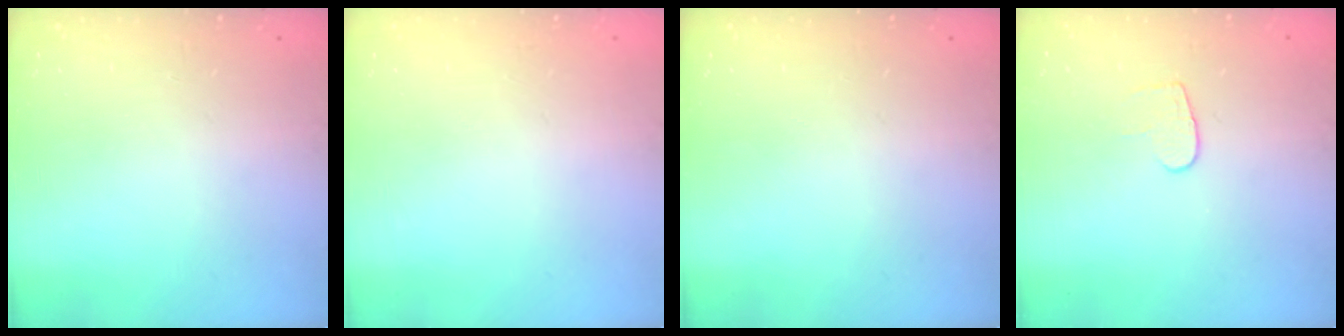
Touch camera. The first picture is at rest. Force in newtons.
{"total": 0.0}
{"total": 0.0}
{"total": 5.4, "press": 5.4, "slide": 0.3}